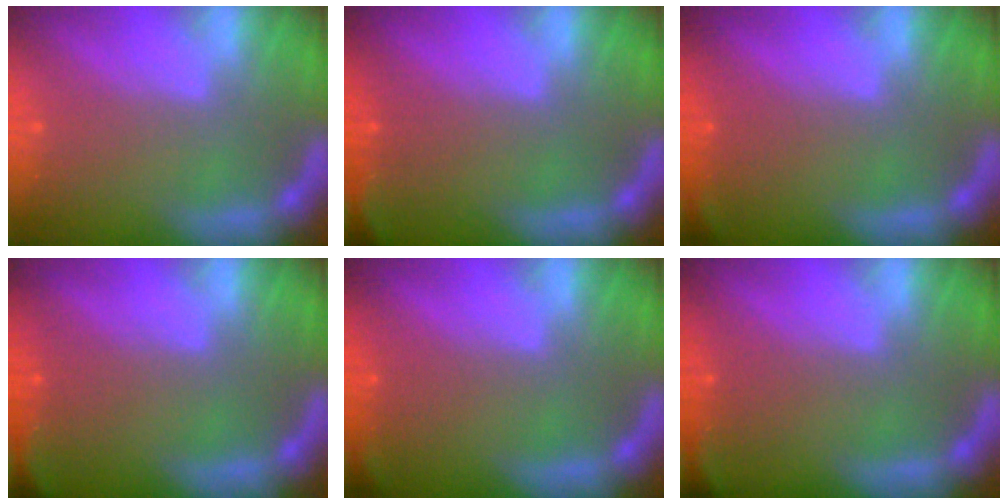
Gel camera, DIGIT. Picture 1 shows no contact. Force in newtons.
{"total": 2.4}
{"total": 0.9}
{"total": 2.9}
{"total": 0.9}
{"total": 1.9}